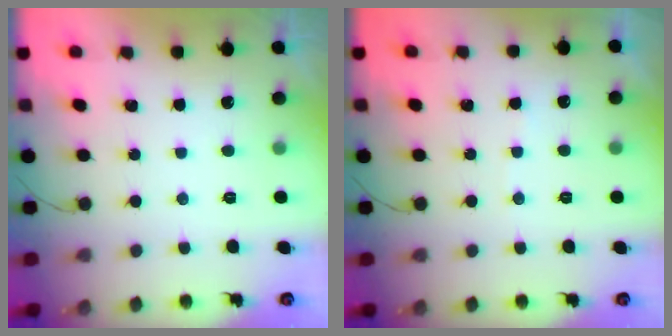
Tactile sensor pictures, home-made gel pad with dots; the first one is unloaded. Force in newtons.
{"total": 3.1, "press": 3.1, "slide": 0.4}